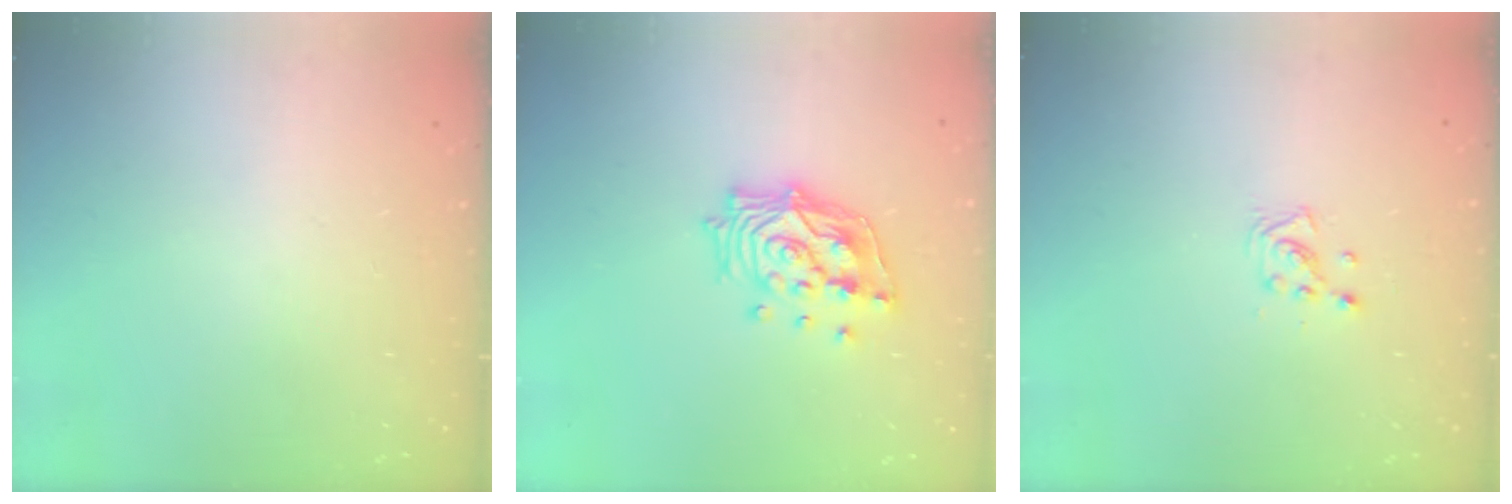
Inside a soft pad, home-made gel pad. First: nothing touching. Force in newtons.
{"total": 14.8, "press": 14.7, "slide": 2.0}
{"total": 3.0, "press": 3.0, "slide": 0.5}